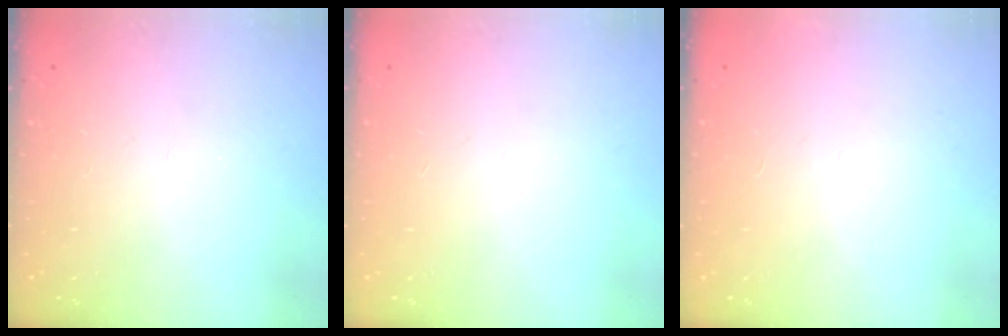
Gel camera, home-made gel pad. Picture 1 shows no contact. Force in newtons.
{"total": 0.0}
{"total": 1.5, "press": 1.5, "slide": 0.1}